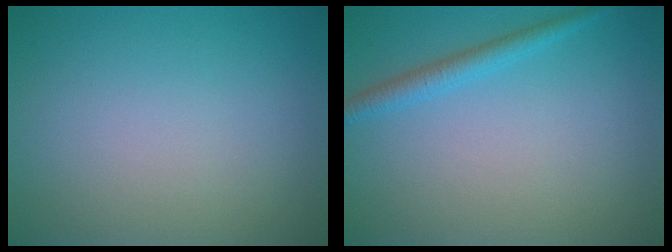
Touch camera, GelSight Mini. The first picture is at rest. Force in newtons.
{"total": 1.9, "press": 1.9, "slide": 0.1}